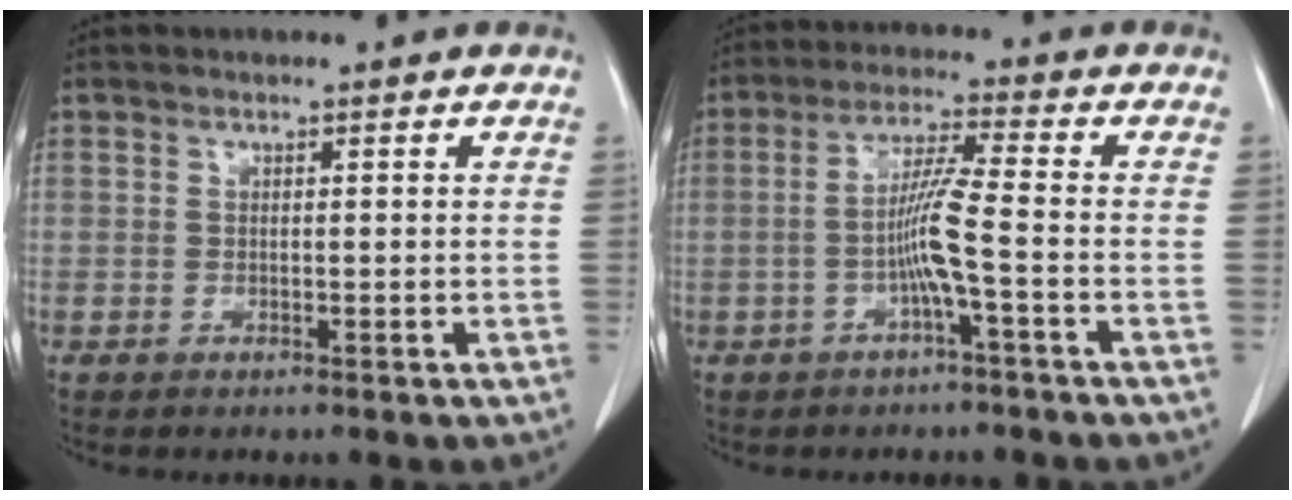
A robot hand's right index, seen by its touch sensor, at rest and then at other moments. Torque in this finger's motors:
{"motor_torque": [0.17, 0.06, 0.07, 0.04]}